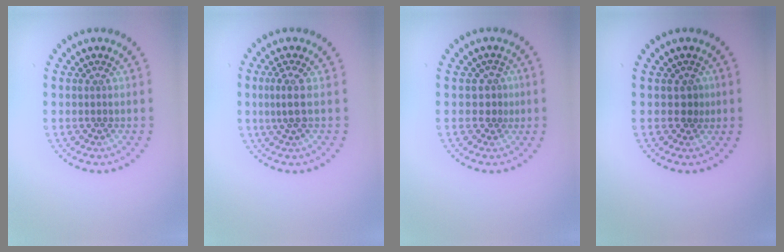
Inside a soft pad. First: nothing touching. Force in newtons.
{"total": 2.1, "press": 1.5, "slide": 1.4}
{"total": 1.4, "press": 0.9, "slide": 1.1}
{"total": 1.2, "press": 0.9, "slide": 0.8}